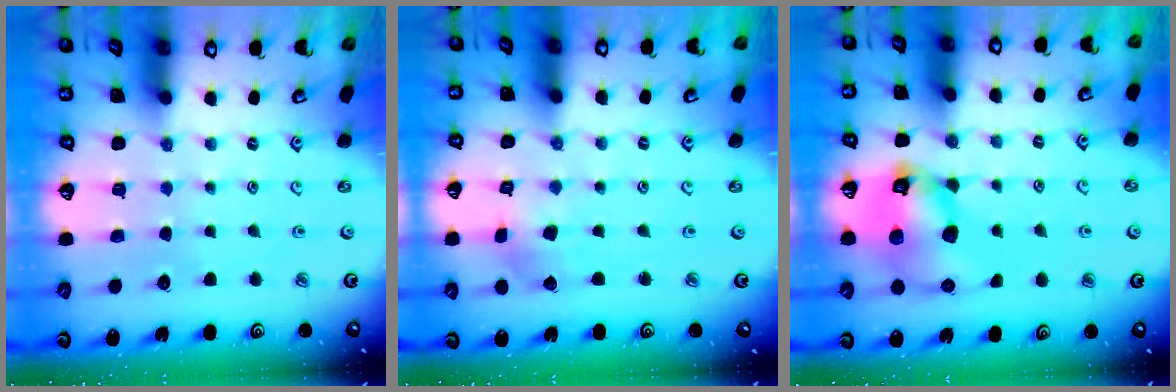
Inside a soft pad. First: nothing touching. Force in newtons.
{"total": 3.2, "press": 3.2, "slide": 0.4}
{"total": 13.8, "press": 13.6, "slide": 2.1}